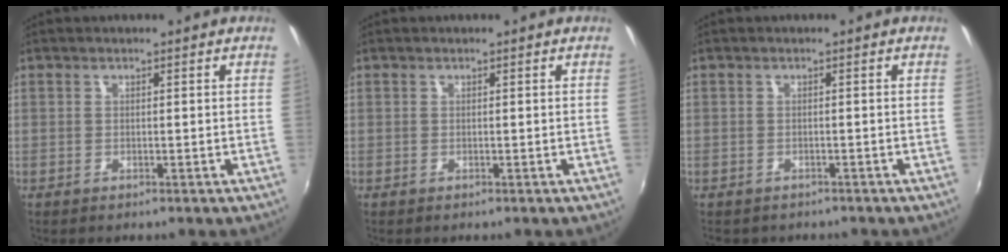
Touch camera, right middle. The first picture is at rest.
{"total": 0.0}
{"total": 1.8, "force": [-1.4, 1.0, 0.4], "torque": [-0.013, -0.006, -0.019]}